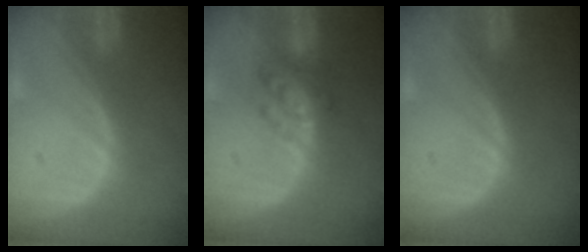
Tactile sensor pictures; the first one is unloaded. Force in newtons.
{"total": 5.4, "press": 5.0, "slide": 1.9}
{"total": 0.0}